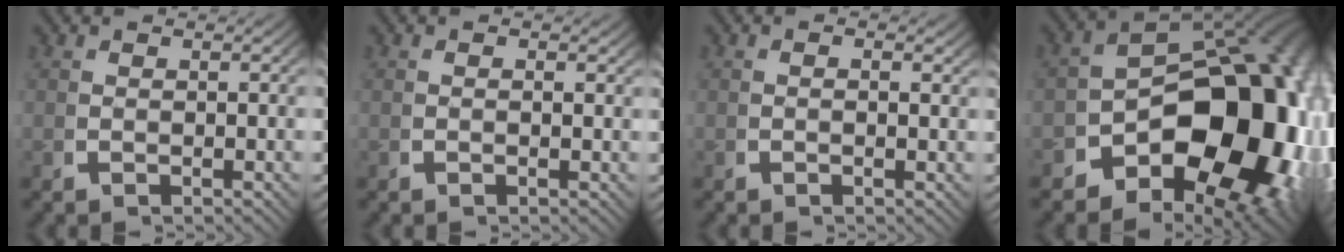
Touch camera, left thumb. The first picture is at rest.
{"total": 0.0}
{"total": 0.0}
{"total": 25.8, "force": [-2.6, 16.2, 20.0], "torque": [-0.288, -0.073, -0.020]}